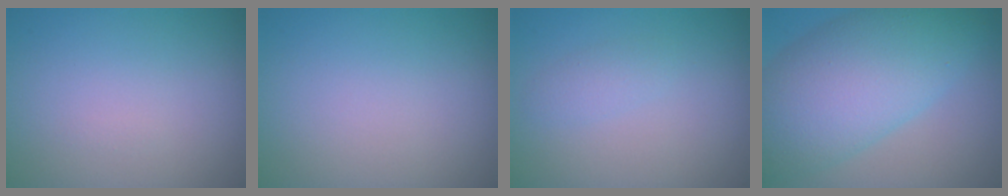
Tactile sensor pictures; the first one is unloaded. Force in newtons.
{"total": 0.0}
{"total": 1.2, "press": 1.2, "slide": 0.0}
{"total": 9.4, "press": 9.4, "slide": 0.2}